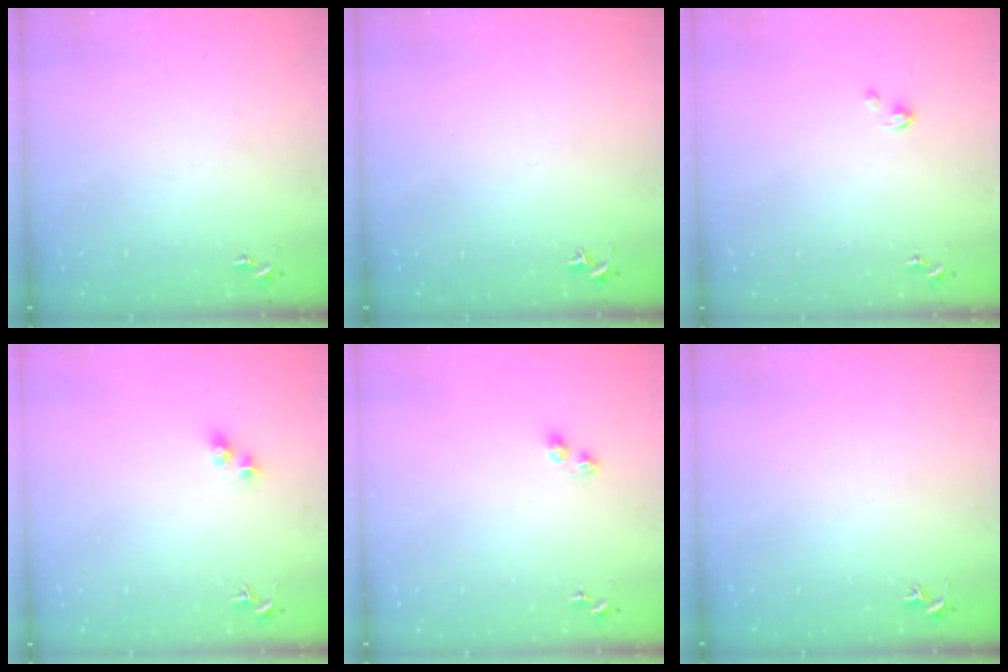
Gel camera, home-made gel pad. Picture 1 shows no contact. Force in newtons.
{"total": 0.0}
{"total": 1.8, "press": 1.8, "slide": 0.2}
{"total": 4.0, "press": 4.0, "slide": 0.5}
{"total": 3.6, "press": 3.4, "slide": 1.2}
{"total": 0.0}